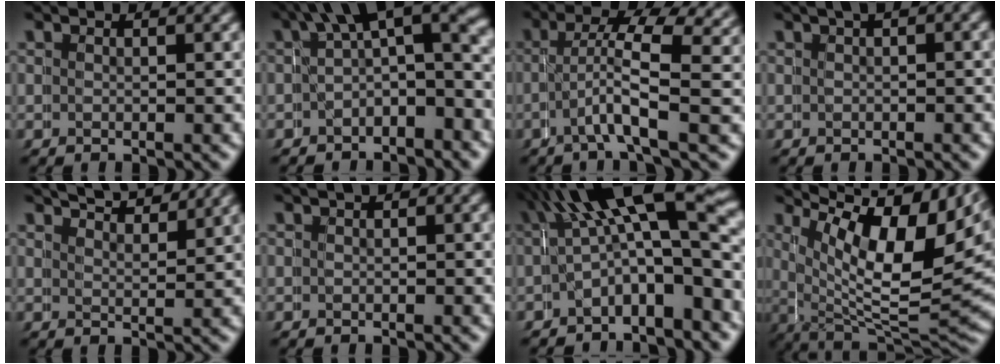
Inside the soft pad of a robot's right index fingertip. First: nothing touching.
{"total": 5.7, "force": [0.2, 3.3, 4.6], "torque": [-0.057, -0.008, -0.002]}
{"total": 5.0, "force": [1.3, 2.2, 4.3], "torque": [-0.081, 0.003, 0.002]}
{"total": 1.9, "force": [0.7, 1.0, 1.5], "torque": [-0.006, 0.016, 0.003]}
{"total": 5.0, "force": [4.7, 0.7, 1.6], "torque": [-0.026, 0.003, 0.074]}
{"total": 0.9, "force": [-0.2, 0.8, 0.4], "torque": [-0.002, 0.005, -0.008]}
{"total": 9.3, "force": [1.0, 5.5, 7.3], "torque": [-0.120, -0.004, 0.012]}
{"total": 17.7, "force": [6.8, 9.2, 13.5], "torque": [-0.194, 0.013, 0.093]}